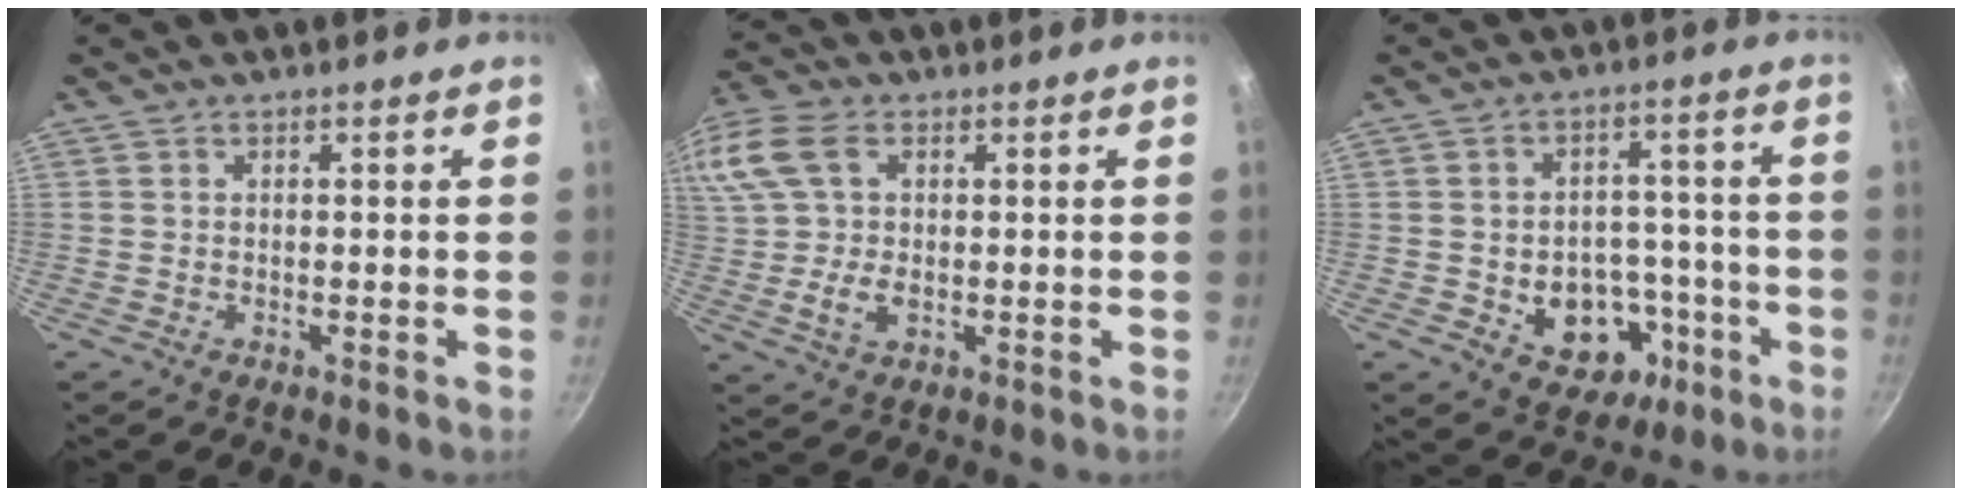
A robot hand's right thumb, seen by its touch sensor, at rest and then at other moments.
{"total": 16.3, "force": [3.0, 11.2, 11.5], "torque": [-0.257, 0.024, 0.048]}
{"total": 11.9, "force": [-4.0, 9.0, 6.6], "torque": [-0.051, 0.031, -0.043]}